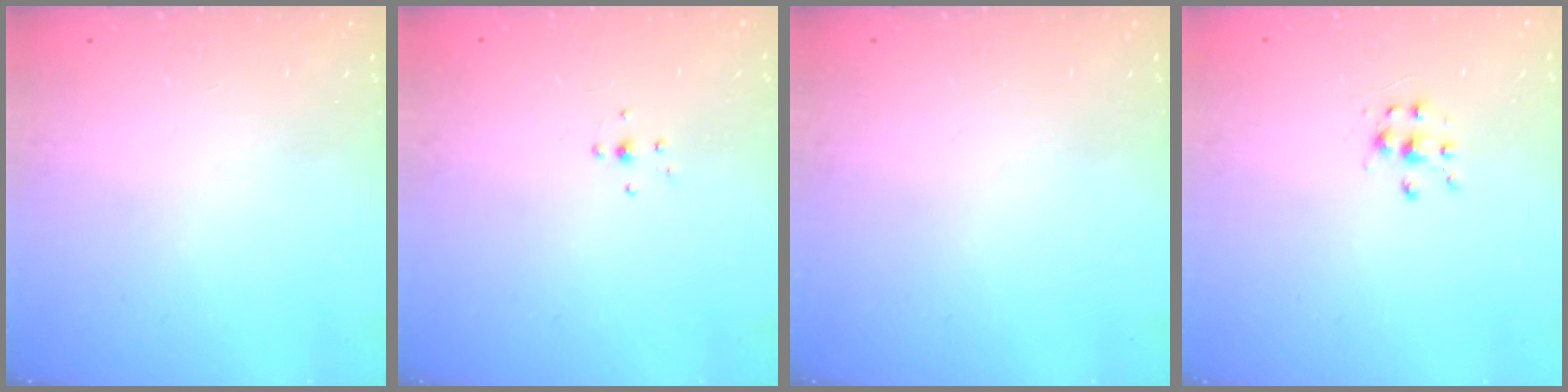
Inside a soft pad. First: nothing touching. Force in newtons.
{"total": 3.8, "press": 3.7, "slide": 0.8}
{"total": 0.0}
{"total": 6.4, "press": 6.4, "slide": 0.5}